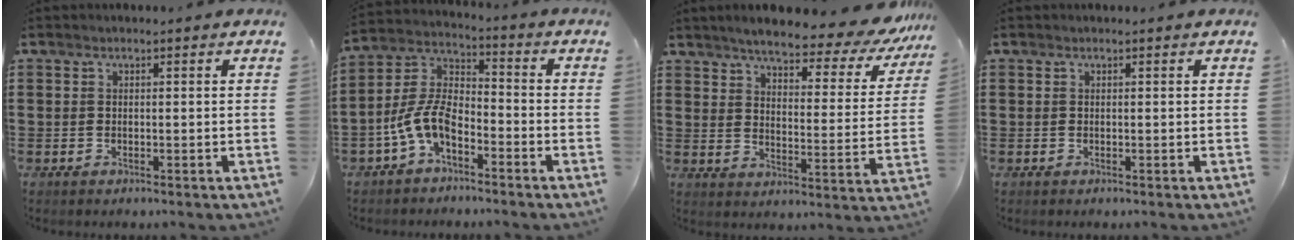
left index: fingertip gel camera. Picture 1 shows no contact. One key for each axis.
{"total": 8.3, "fx": -5.1, "fy": 3.9, "fz": 5.3, "tx": -0.139, "ty": -0.008, "tz": -0.109}
{"total": 6.1, "fx": 5.4, "fy": 0.7, "fz": 2.7, "tx": -0.063, "ty": -0.040, "tz": 0.085}
{"total": 0.0}